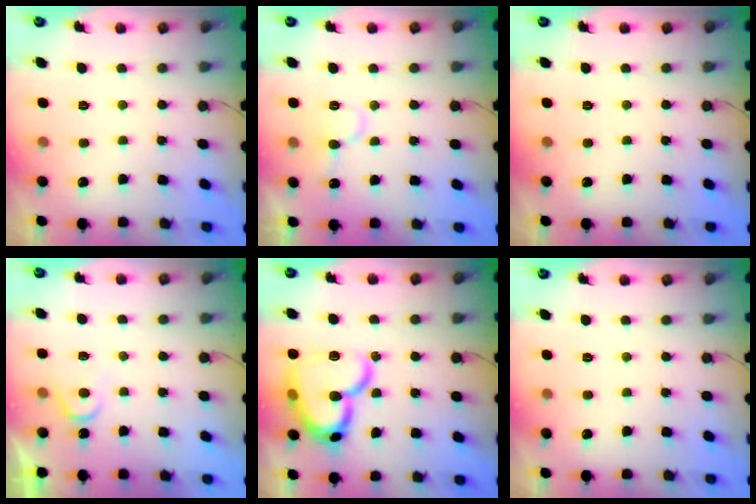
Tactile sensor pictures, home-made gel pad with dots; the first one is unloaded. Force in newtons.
{"total": 9.2, "press": 9.1, "slide": 1.4}
{"total": 0.0}
{"total": 4.5, "press": 4.5, "slide": 0.4}
{"total": 21.0, "press": 20.9, "slide": 2.3}
{"total": 0.0}